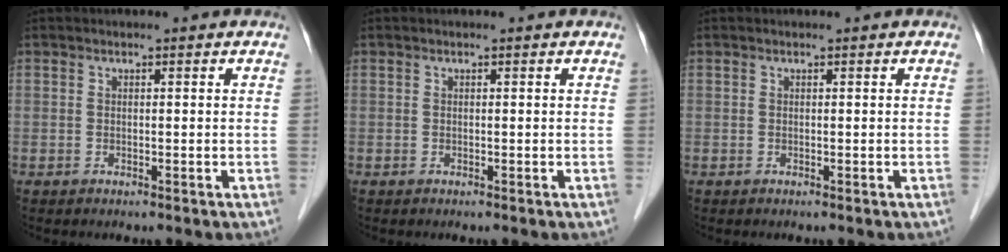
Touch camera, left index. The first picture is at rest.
{"total": 0.0}
{"total": 0.0}